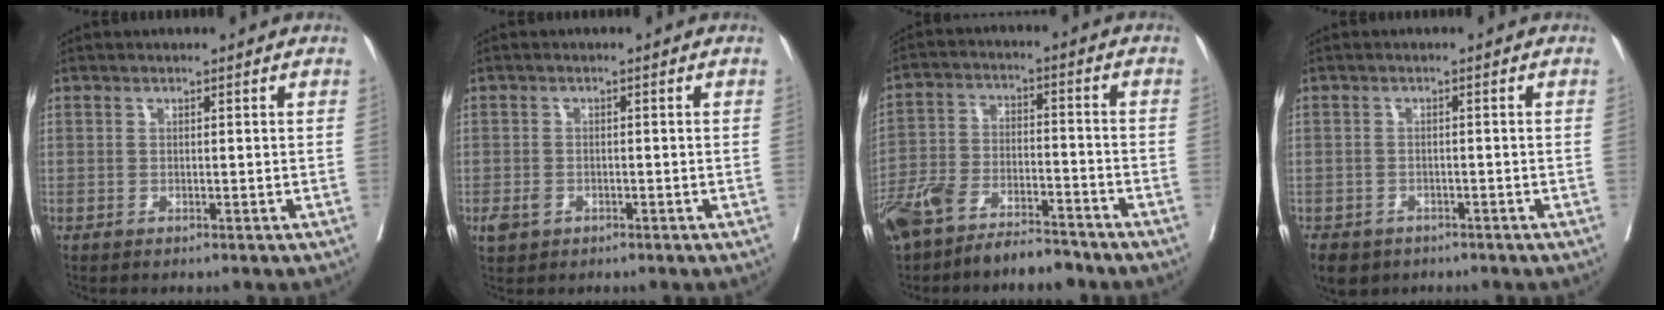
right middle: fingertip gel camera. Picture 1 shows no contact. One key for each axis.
{"total": 2.2, "fx": -1.0, "fy": 1.6, "fz": 1.2, "tx": -0.022, "ty": 0.001, "tz": -0.011}
{"total": 11.8, "fx": -9.6, "fy": 3.7, "fz": 5.8, "tx": -0.116, "ty": -0.001, "tz": -0.173}
{"total": 6.7, "fx": -4.5, "fy": 4.6, "fz": 2.0, "tx": -0.045, "ty": -0.003, "tz": -0.064}